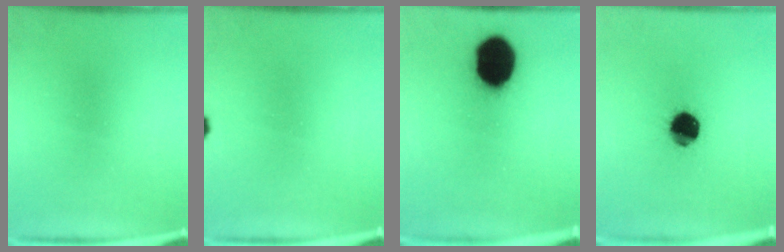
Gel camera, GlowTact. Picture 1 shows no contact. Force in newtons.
{"total": 2.4}
{"total": 19.3}
{"total": 9.8}